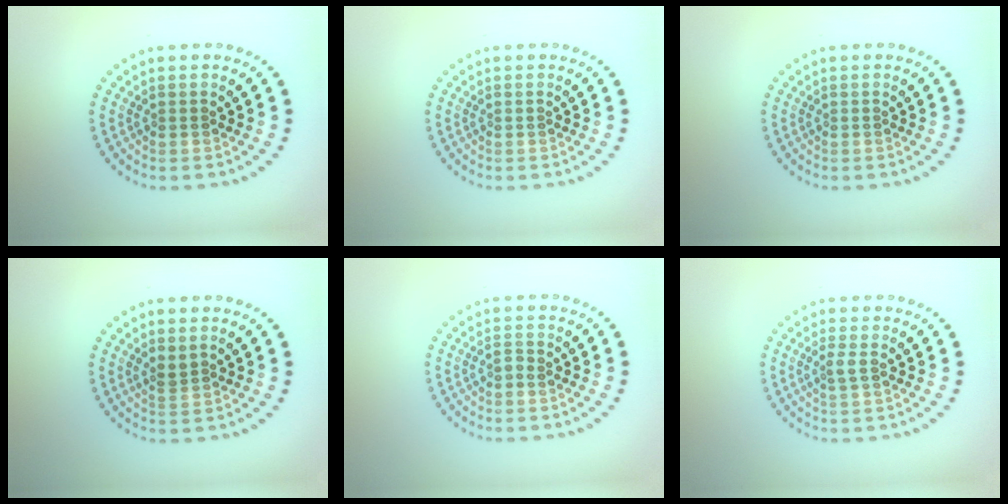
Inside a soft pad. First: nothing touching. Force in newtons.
{"total": 0.0}
{"total": 0.0}
{"total": 1.2, "press": 0.9, "slide": 0.9}
{"total": 0.6, "press": 0.5, "slide": 0.3}
{"total": 0.9, "press": 0.7, "slide": 0.5}